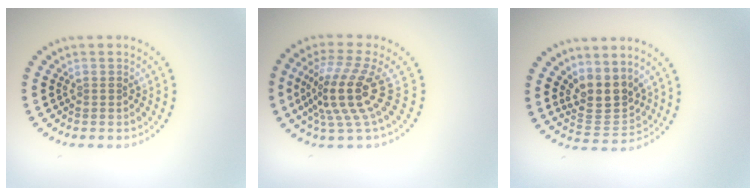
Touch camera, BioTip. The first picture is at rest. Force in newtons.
{"total": 5.0, "press": 3.6, "slide": 3.5}
{"total": 3.9, "press": 3.3, "slide": 2.1}